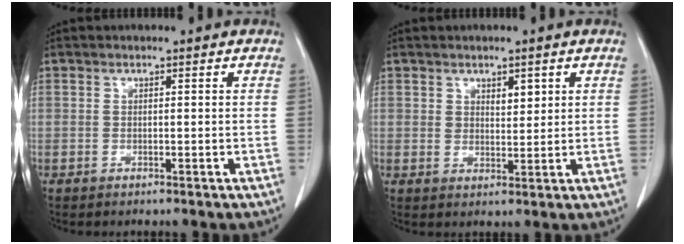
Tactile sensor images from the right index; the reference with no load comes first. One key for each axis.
{"total": 2.6, "fx": 1.3, "fy": 1.5, "fz": 1.6, "tx": -0.022, "ty": -0.003, "tz": 0.023}